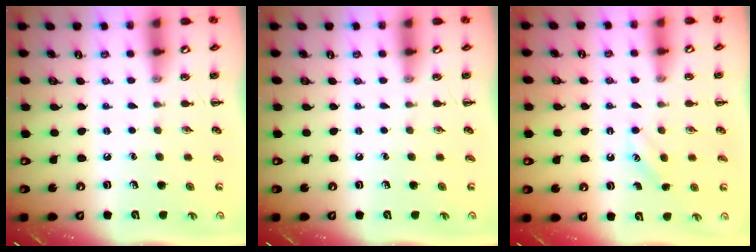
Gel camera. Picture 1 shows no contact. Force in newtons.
{"total": 0.0}
{"total": 3.0, "press": 2.9, "slide": 0.7}